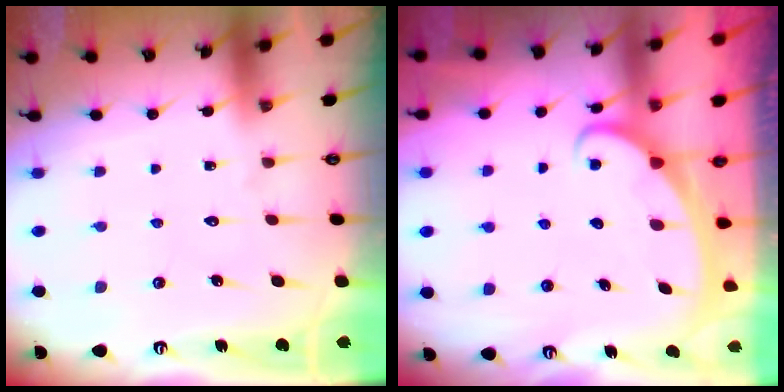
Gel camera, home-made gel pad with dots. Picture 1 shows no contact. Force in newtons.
{"total": 2.6, "press": 2.6, "slide": 0.3}